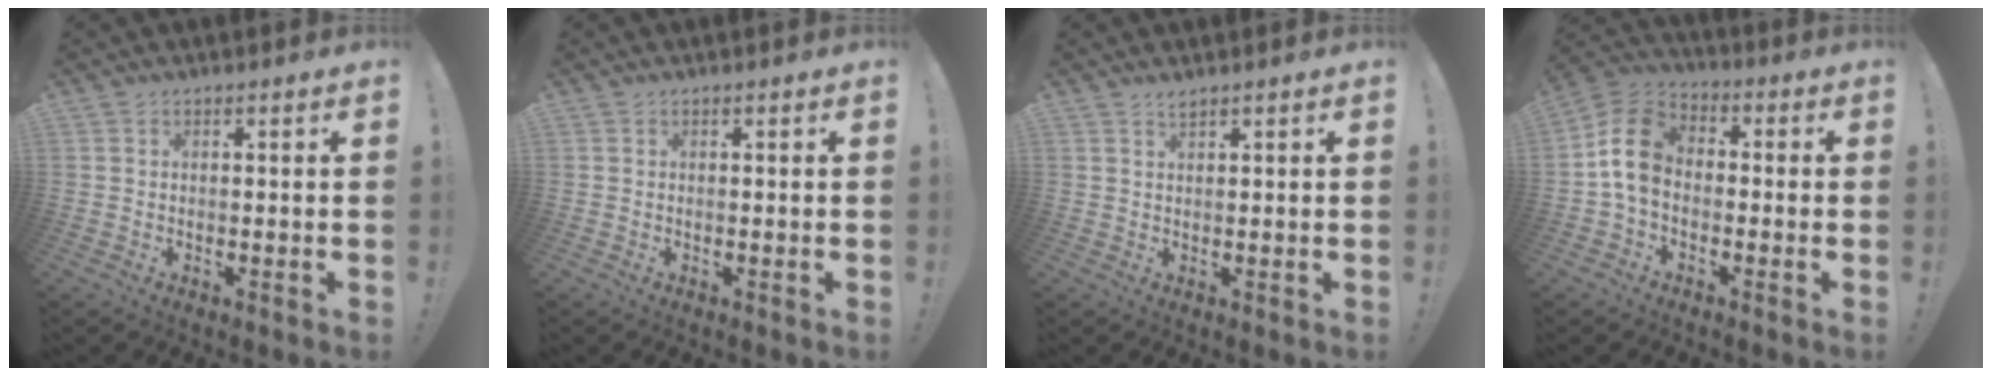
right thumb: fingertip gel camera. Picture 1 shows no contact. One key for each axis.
{"total": 0.0}
{"total": 1.5, "fx": 1.4, "fy": 0.0, "fz": 0.6, "tx": -0.004, "ty": -0.006, "tz": 0.024}
{"total": 12.5, "fx": -0.2, "fy": 9.2, "fz": 8.5, "tx": -0.142, "ty": 0.024, "tz": 0.004}